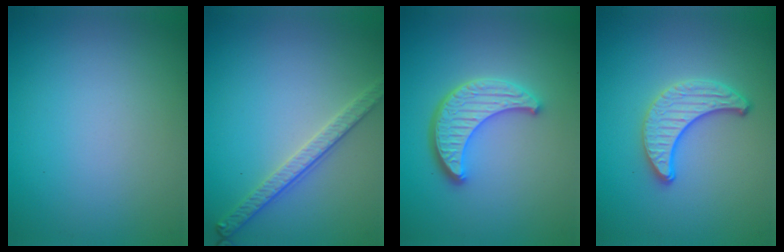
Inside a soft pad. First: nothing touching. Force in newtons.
{"total": 2.8, "press": 2.7, "slide": 0.8}
{"total": 4.4, "press": 3.8, "slide": 2.3}
{"total": 3.5, "press": 3.2, "slide": 1.5}